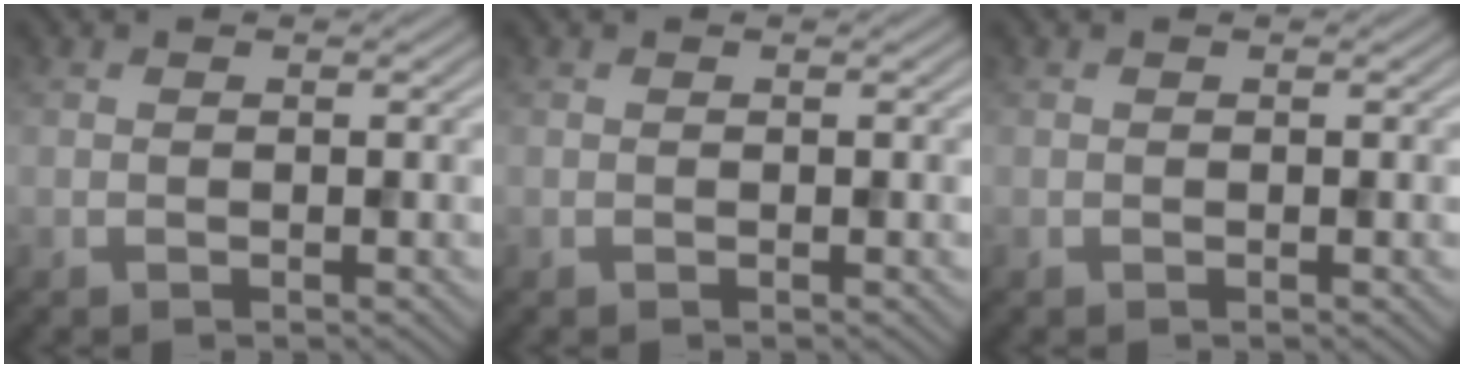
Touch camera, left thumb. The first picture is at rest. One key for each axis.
{"total": 0.0}
{"total": 0.0}